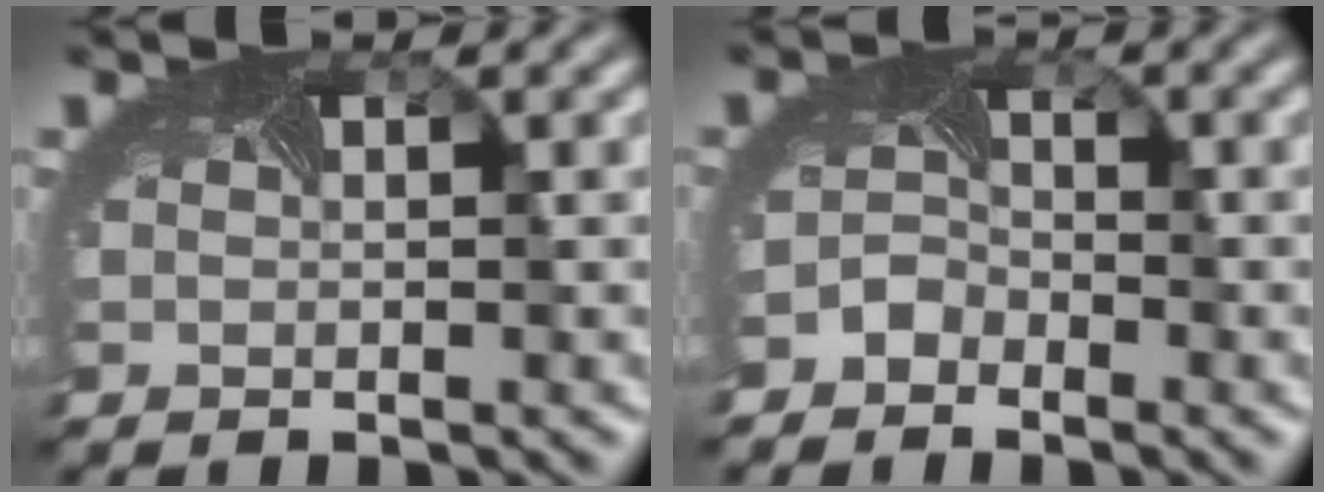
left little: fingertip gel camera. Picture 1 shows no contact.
{"total": 1.9, "force": [-1.7, 0.8, -0.1], "torque": [-0.002, 0.003, -0.035]}